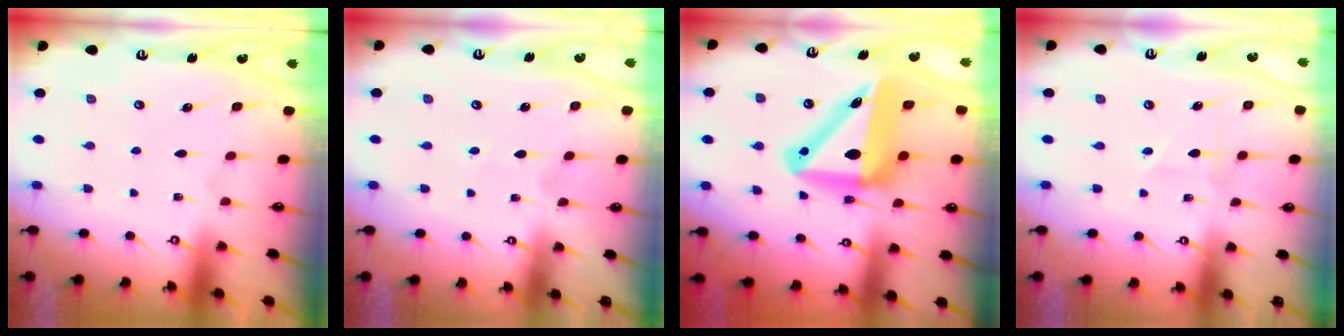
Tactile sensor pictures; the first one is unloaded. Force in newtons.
{"total": 2.6, "press": 2.6, "slide": 0.3}
{"total": 15.2, "press": 14.7, "slide": 3.6}
{"total": 3.8, "press": 3.6, "slide": 1.2}